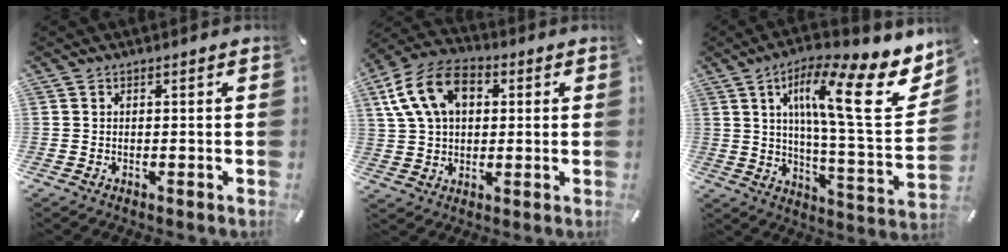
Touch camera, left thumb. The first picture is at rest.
{"total": 14.4, "force": [4.1, 10.3, 9.1], "torque": [-0.185, 0.014, 0.078]}
{"total": 20.1, "force": [9.4, 5.3, 17.0], "torque": [-0.266, -0.049, 0.137]}